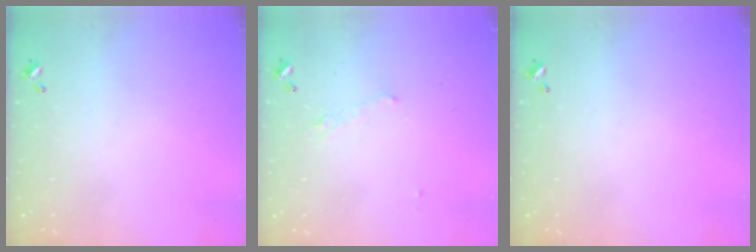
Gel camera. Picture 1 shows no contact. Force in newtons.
{"total": 1.6, "press": 1.4, "slide": 0.8}
{"total": 0.0}